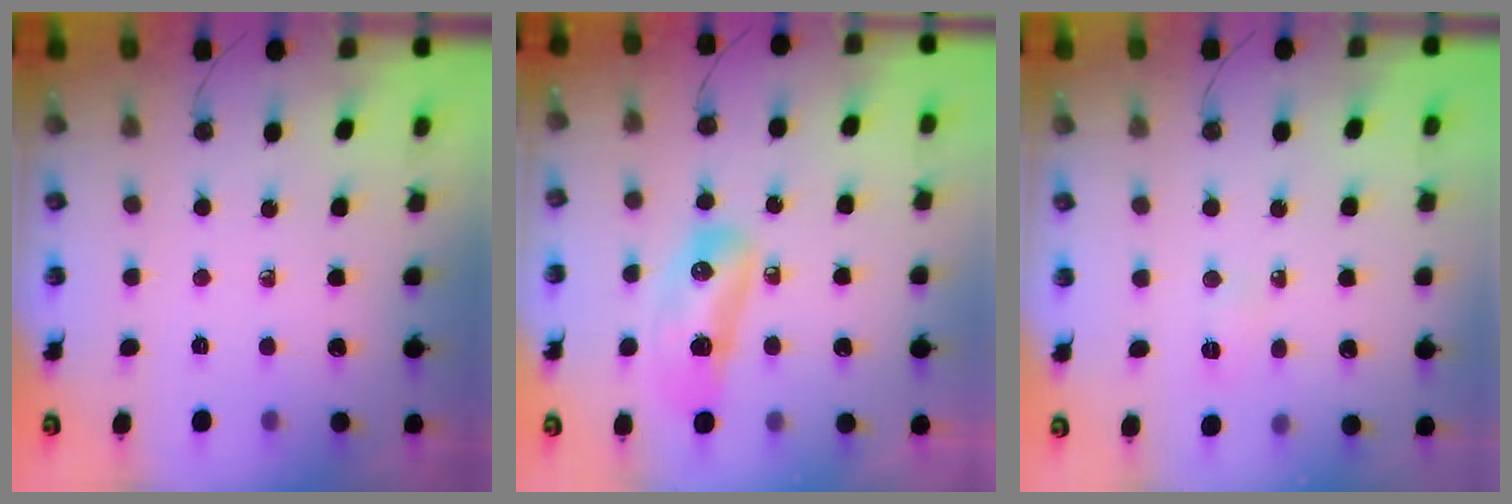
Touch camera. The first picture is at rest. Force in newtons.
{"total": 17.9, "press": 14.0, "slide": 11.1}
{"total": 2.8, "press": 2.7, "slide": 0.8}